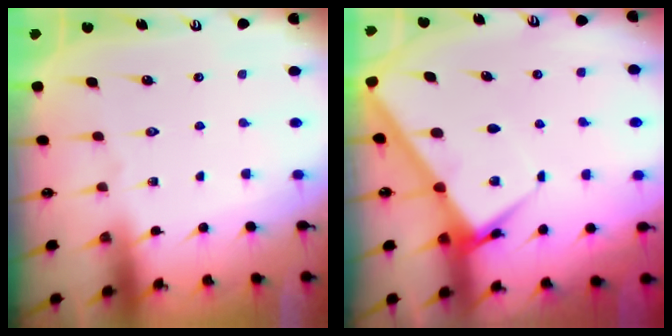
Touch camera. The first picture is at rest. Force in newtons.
{"total": 6.2, "press": 6.1, "slide": 0.6}